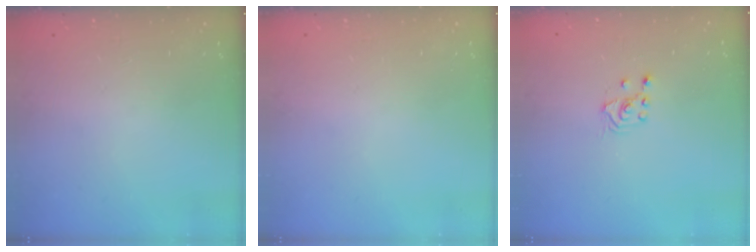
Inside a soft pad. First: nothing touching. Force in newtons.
{"total": 0.0}
{"total": 2.6, "press": 2.4, "slide": 0.8}